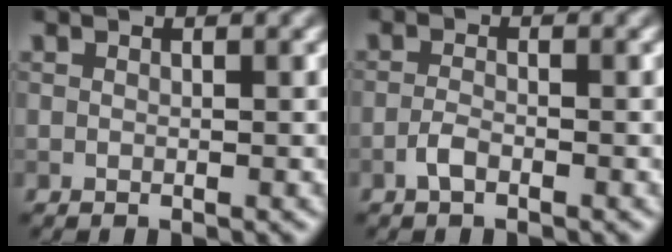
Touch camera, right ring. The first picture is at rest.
{"total": 1.4, "force": [-0.9, 0.5, 1.0], "torque": [-0.023, 0.002, -0.021]}